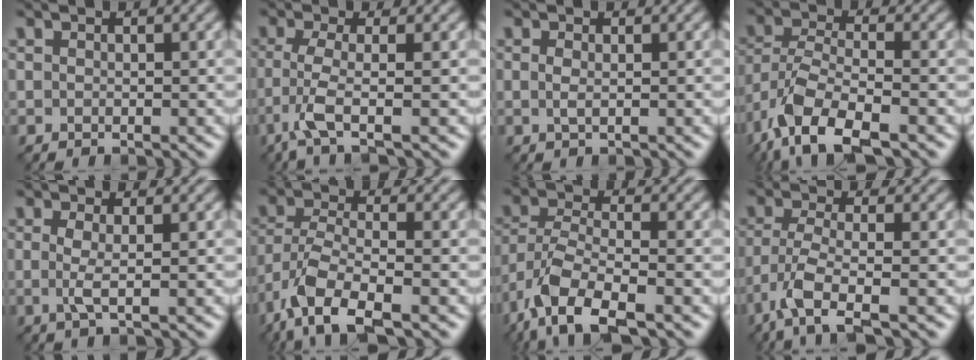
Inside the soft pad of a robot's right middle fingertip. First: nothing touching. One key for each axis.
{"total": 3.7, "fx": -1.7, "fy": 0.5, "fz": 3.3, "tx": -0.074, "ty": -0.005, "tz": -0.042}
{"total": 0.9, "fx": 0.1, "fy": 0.3, "fz": 0.8, "tx": -0.019, "ty": -0.001, "tz": 0.001}
{"total": 8.0, "fx": -4.9, "fy": 2.9, "fz": 5.6, "tx": -0.107, "ty": -0.007, "tz": -0.097}
{"total": 1.9, "fx": -0.1, "fy": 0.3, "fz": 1.8, "tx": -0.042, "ty": -0.003, "tz": -0.002}
{"total": 6.4, "fx": -4.0, "fy": 2.1, "fz": 4.6, "tx": -0.092, "ty": -0.007, "tz": -0.081}
{"total": 7.2, "fx": -4.4, "fy": 2.5, "fz": 5.1, "tx": -0.098, "ty": -0.006, "tz": -0.089}
{"total": 4.6, "fx": -2.7, "fy": 1.0, "fz": 3.6, "tx": -0.077, "ty": -0.005, "tz": -0.060}